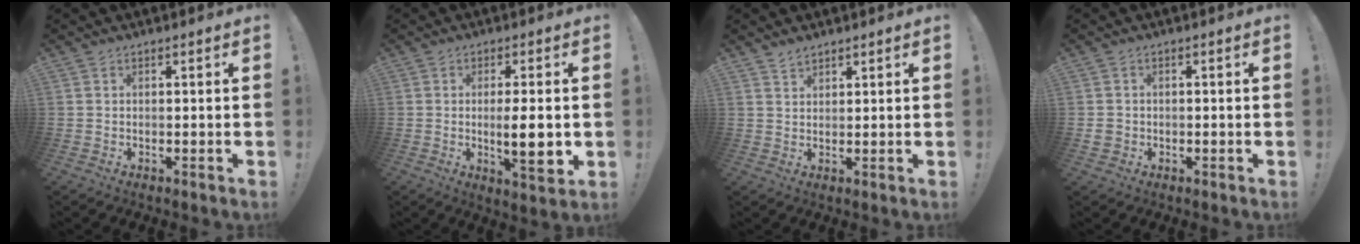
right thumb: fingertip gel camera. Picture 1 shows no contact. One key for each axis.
{"total": 9.1, "fx": -0.7, "fy": 1.8, "fz": 8.9, "tx": -0.136, "ty": -0.008, "tz": -0.015}
{"total": 2.8, "fx": 2.5, "fy": 1.1, "fz": 0.4, "tx": 0.001, "ty": -0.019, "tz": 0.046}
{"total": 2.2, "fx": -0.2, "fy": 2.1, "fz": 0.6, "tx": -0.017, "ty": 0.007, "tz": 0.000}